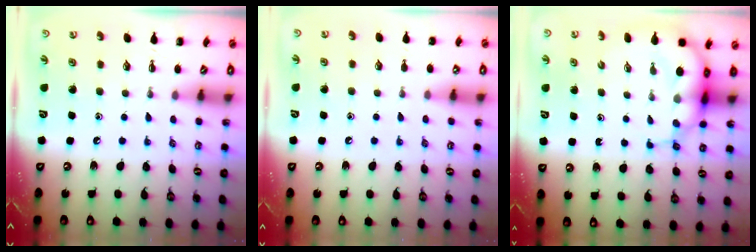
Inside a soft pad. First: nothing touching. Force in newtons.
{"total": 5.3, "press": 5.0, "slide": 1.9}
{"total": 7.6, "press": 7.3, "slide": 2.2}